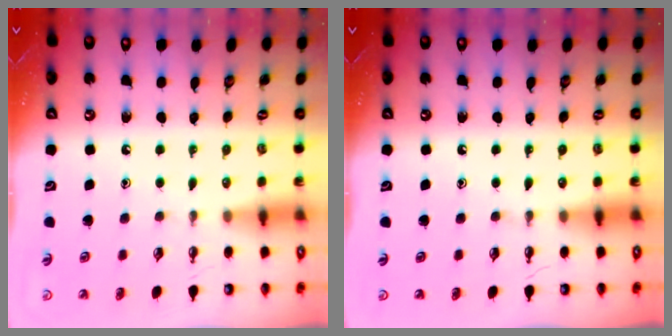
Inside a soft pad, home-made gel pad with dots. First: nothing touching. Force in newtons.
{"total": 0.0}